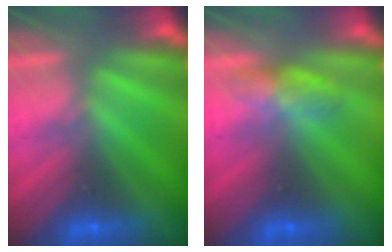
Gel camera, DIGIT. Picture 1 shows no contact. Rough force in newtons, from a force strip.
{"total": 2.6}